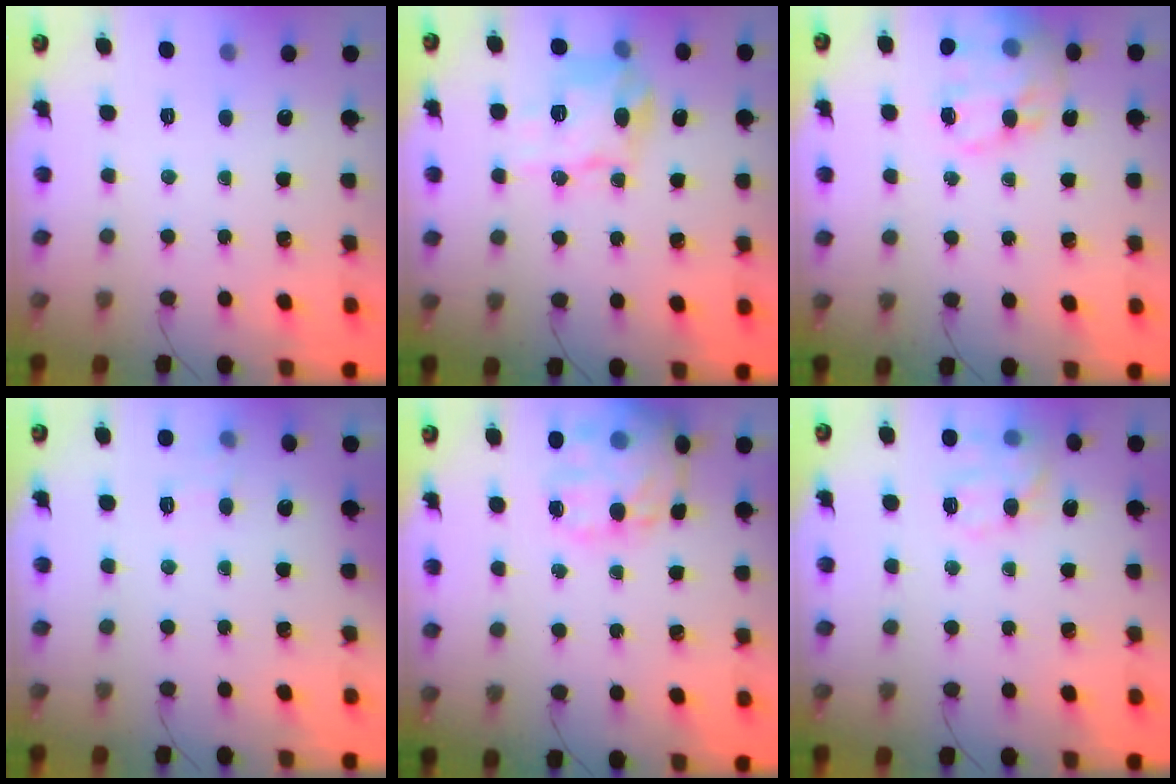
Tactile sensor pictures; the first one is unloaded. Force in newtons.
{"total": 12.1, "press": 12.0, "slide": 1.3}
{"total": 18.8, "press": 18.5, "slide": 3.6}
{"total": 7.5, "press": 7.3, "slide": 2.0}
{"total": 19.6, "press": 19.4, "slide": 2.4}
{"total": 11.5, "press": 11.5, "slide": 0.6}